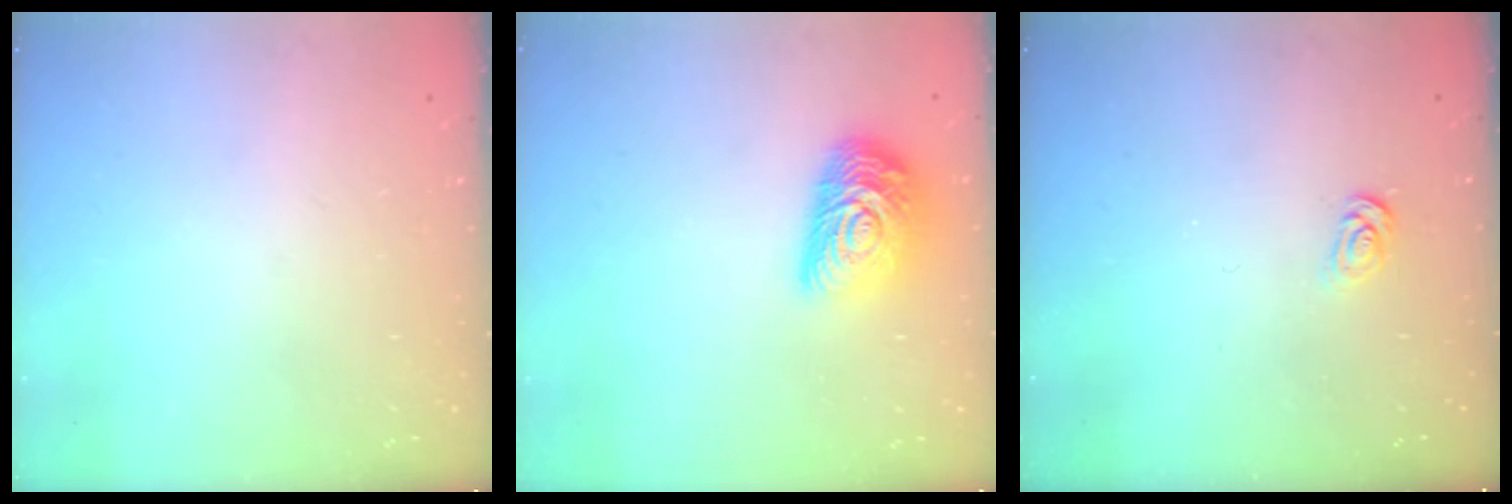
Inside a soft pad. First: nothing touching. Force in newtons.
{"total": 14.0, "press": 14.0, "slide": 0.8}
{"total": 2.7, "press": 2.7, "slide": 0.3}